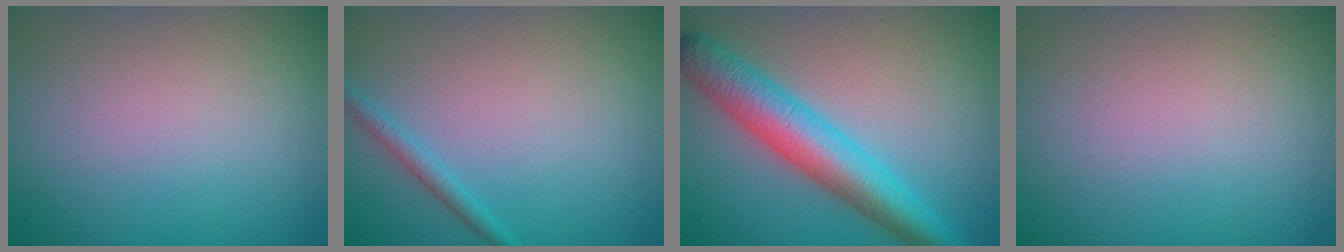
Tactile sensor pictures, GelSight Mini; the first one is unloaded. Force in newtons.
{"total": 1.4, "press": 1.4, "slide": 0.1}
{"total": 6.6, "press": 6.6, "slide": 0.1}
{"total": 0.0}